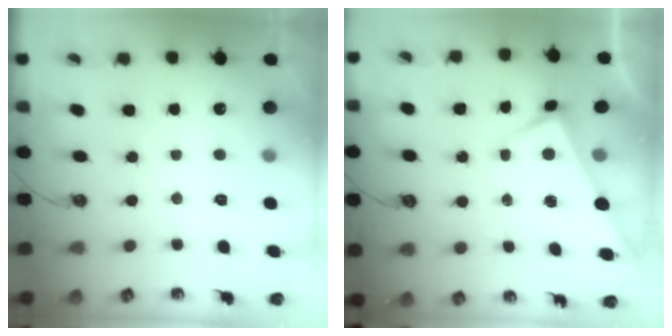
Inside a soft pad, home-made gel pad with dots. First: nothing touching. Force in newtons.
{"total": 3.0, "press": 3.0, "slide": 0.0}